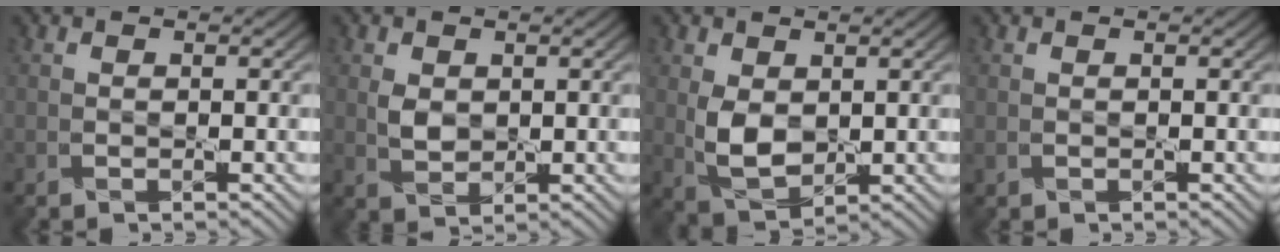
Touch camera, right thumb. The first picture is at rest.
{"total": 2.7, "force": [0.6, 1.9, 1.7], "torque": [-0.043, -0.002, 0.015]}
{"total": 4.9, "force": [0.7, 3.2, 3.7], "torque": [-0.084, -0.007, 0.020]}
{"total": 0.0}